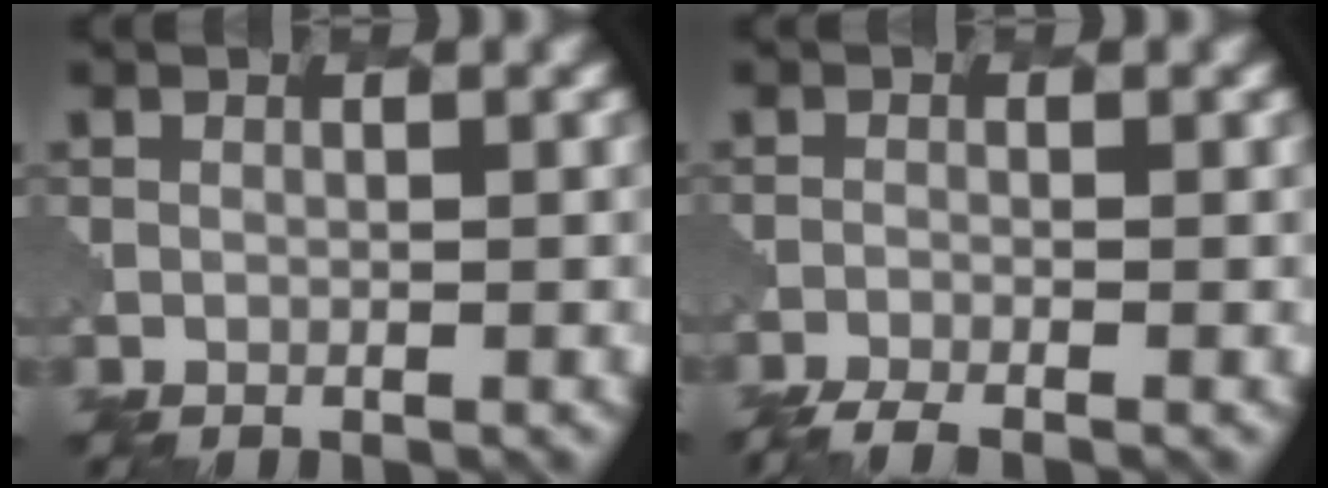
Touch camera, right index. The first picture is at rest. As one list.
[{"total": 3.6, "force": [-3.0, 0.6, 1.8], "torque": [-0.032, -0.014, -0.058]}]